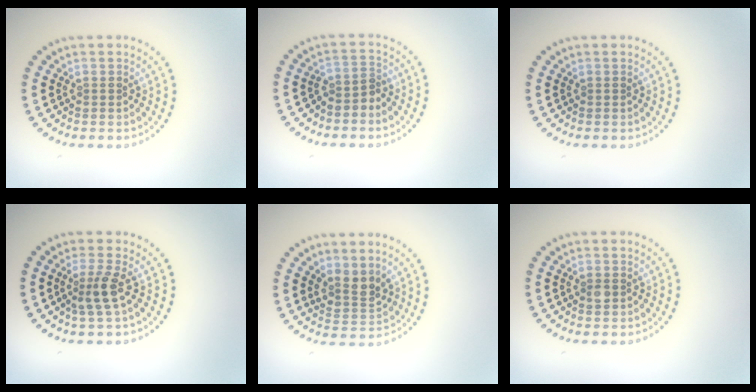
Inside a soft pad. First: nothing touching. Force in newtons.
{"total": 1.9, "press": 1.5, "slide": 1.2}
{"total": 0.0}
{"total": 2.3, "press": 1.8, "slide": 1.5}
{"total": 2.5, "press": 1.9, "slide": 1.6}
{"total": 0.9, "press": 0.9, "slide": 0.0}